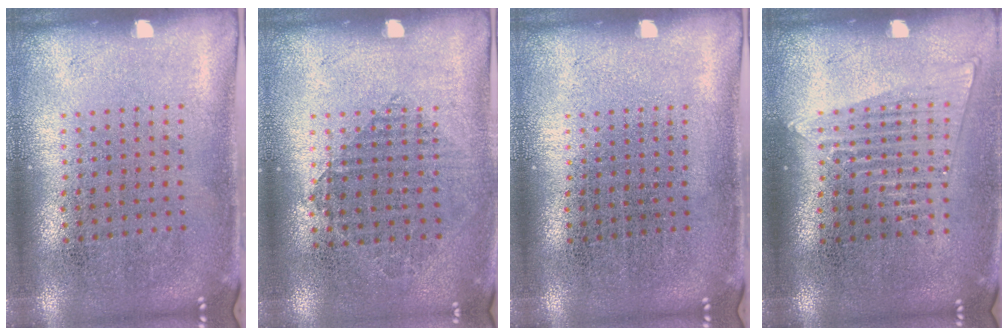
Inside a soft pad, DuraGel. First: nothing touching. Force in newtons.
{"total": 0.9, "press": 0.9, "slide": 0.3}
{"total": 0.0}
{"total": 1.4, "press": 1.3, "slide": 0.6}